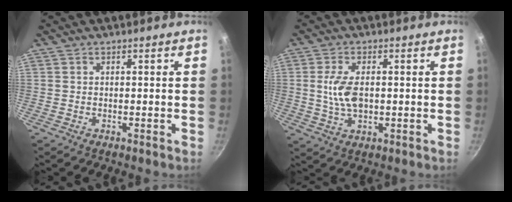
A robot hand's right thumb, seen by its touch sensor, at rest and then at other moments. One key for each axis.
{"total": 6.9, "fx": 0.3, "fy": 3.7, "fz": 5.8, "tx": -0.111, "ty": 0.000, "tz": 0.007}